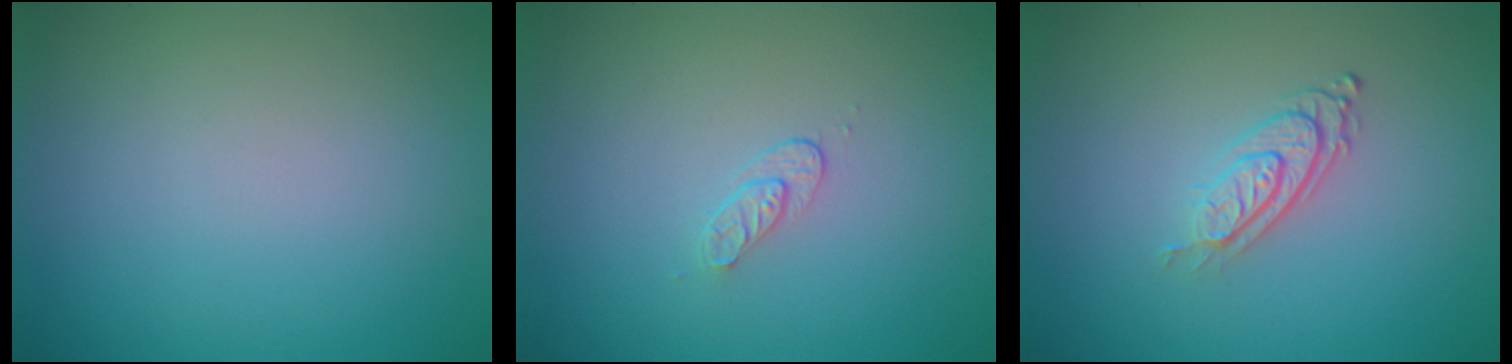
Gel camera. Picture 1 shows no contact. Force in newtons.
{"total": 1.2, "press": 0.6, "slide": 1.0}
{"total": 2.9, "press": 2.0, "slide": 2.0}